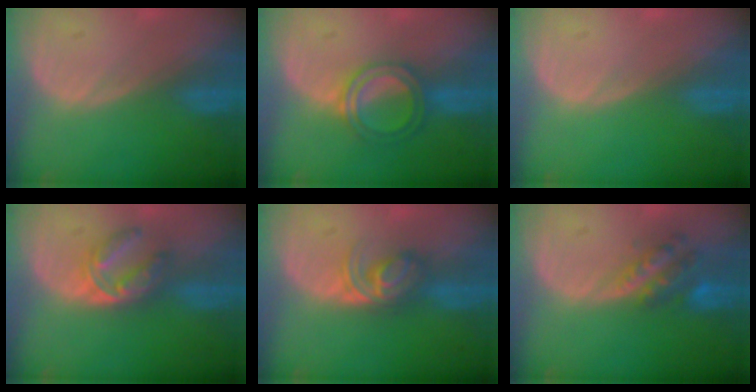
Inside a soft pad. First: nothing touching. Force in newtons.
{"total": 4.8, "press": 4.8, "slide": 0.6}
{"total": 0.0}
{"total": 5.4, "press": 5.2, "slide": 1.4}
{"total": 5.6, "press": 4.8, "slide": 2.9}
{"total": 5.8, "press": 5.0, "slide": 2.8}